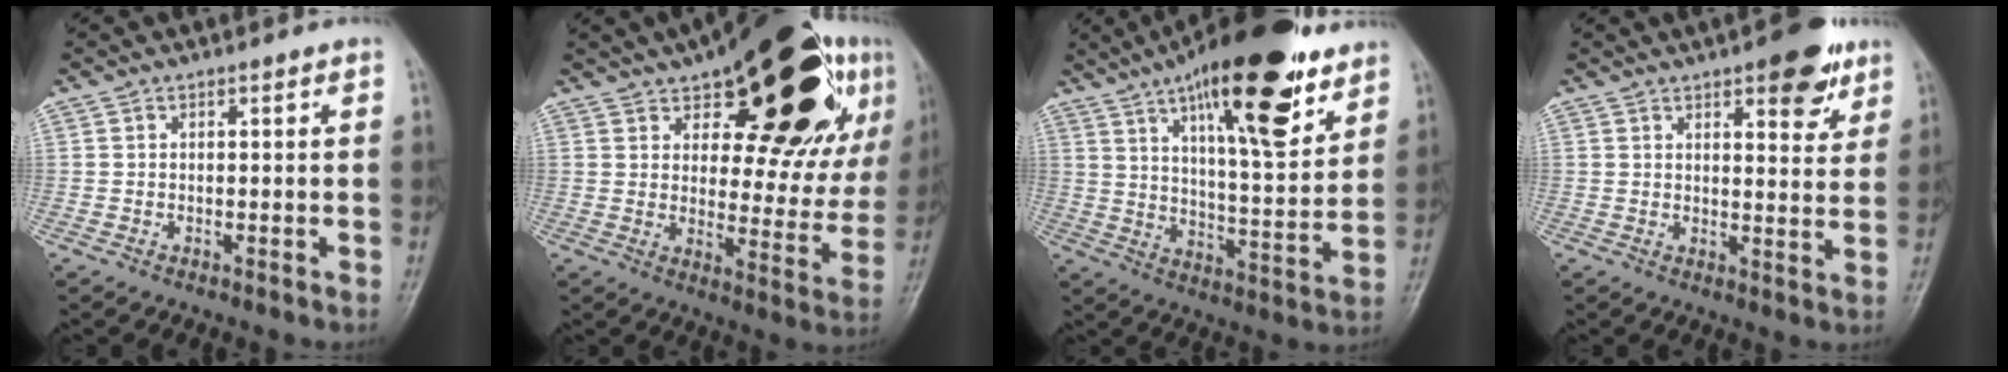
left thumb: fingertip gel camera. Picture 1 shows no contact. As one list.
[{"total": 29.6, "force": [14.9, 12.0, 22.5], "torque": [-0.283, -0.019, 0.213]}, {"total": 23.7, "force": [14.0, 7.3, 17.7], "torque": [-0.251, -0.051, 0.219]}, {"total": 9.3, "force": [5.5, 3.6, 6.6], "torque": [-0.060, -0.025, 0.070]}]